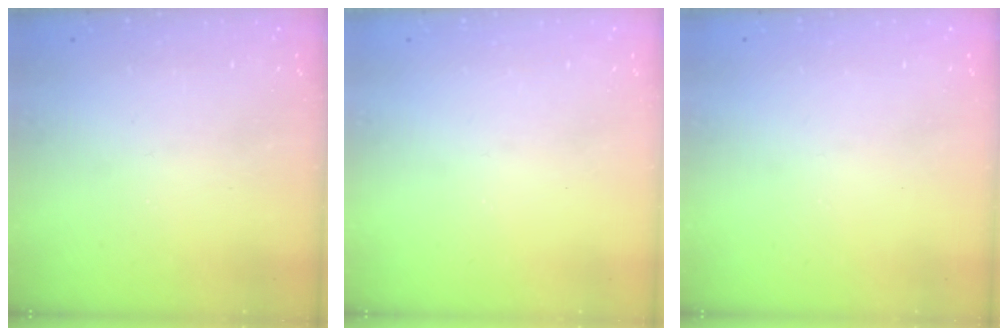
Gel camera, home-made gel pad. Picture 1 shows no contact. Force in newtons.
{"total": 0.0}
{"total": 0.0}